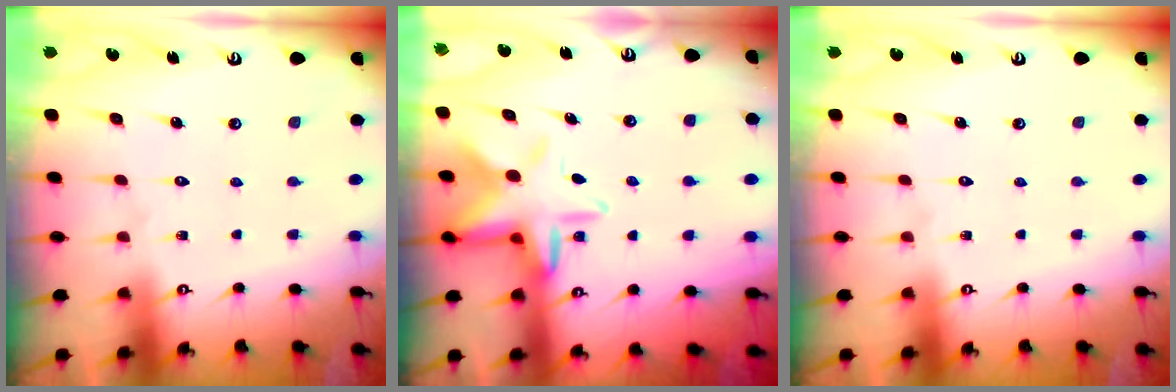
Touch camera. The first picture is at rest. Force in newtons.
{"total": 10.7, "press": 10.5, "slide": 1.8}
{"total": 0.0}